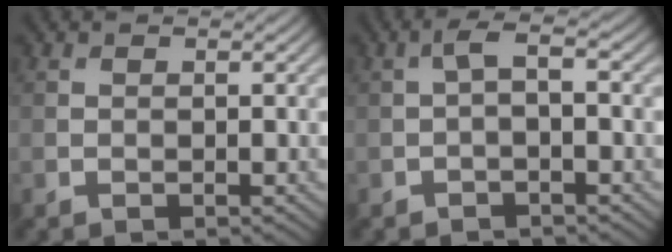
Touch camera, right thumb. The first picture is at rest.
{"total": 2.0, "force": [-0.4, 0.5, 1.9], "torque": [-0.038, 0.004, -0.012]}